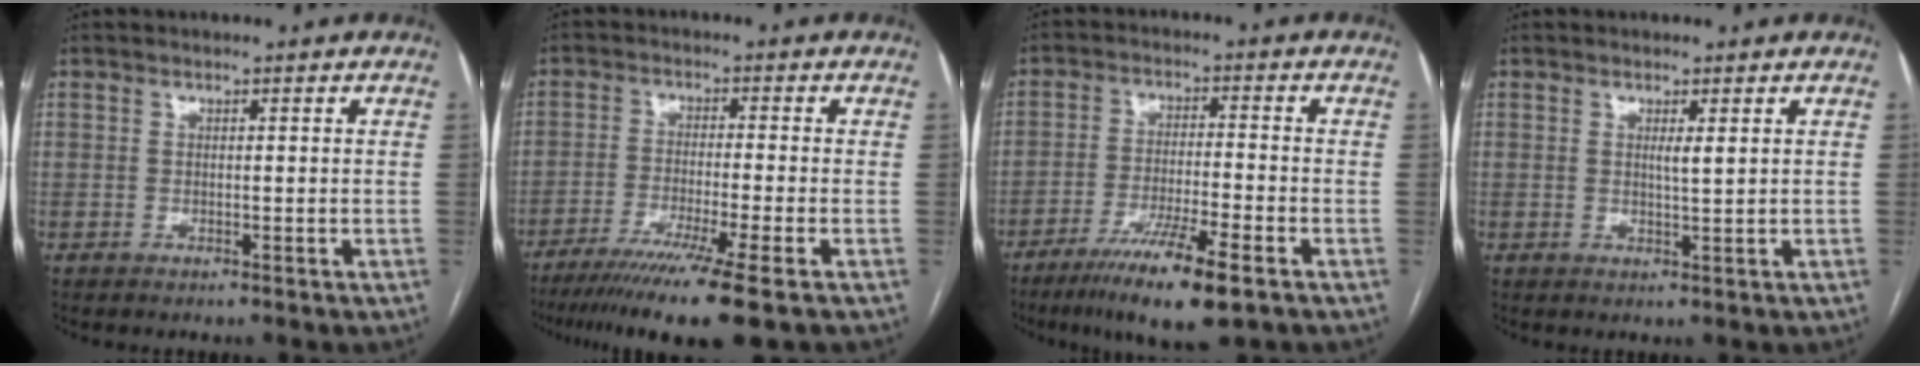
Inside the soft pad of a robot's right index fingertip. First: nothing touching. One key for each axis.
{"total": 12.3, "fx": -8.7, "fy": -1.6, "fz": 8.6, "tx": -0.137, "ty": -0.037, "tz": -0.136}
{"total": 11.0, "fx": -6.8, "fy": 0.5, "fz": 8.7, "tx": -0.153, "ty": -0.030, "tz": -0.114}
{"total": 1.5, "fx": 0.6, "fy": -0.1, "fz": 1.4, "tx": -0.027, "ty": -0.004, "tz": 0.010}